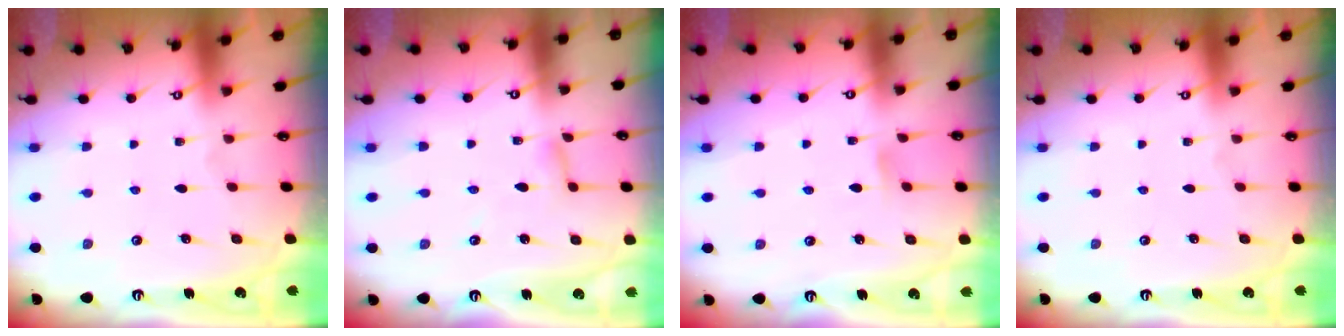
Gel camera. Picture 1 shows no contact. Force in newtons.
{"total": 2.5, "press": 2.5, "slide": 0.2}
{"total": 4.3, "press": 4.2, "slide": 0.6}
{"total": 0.0}